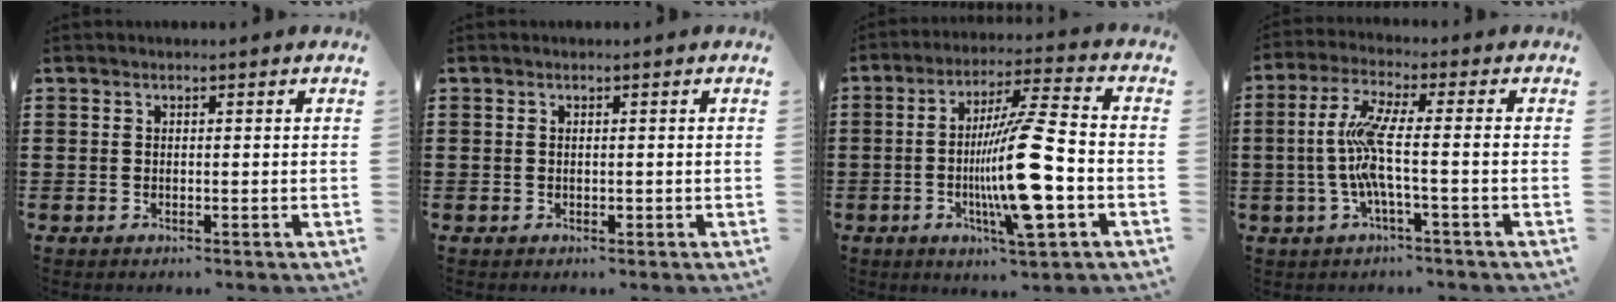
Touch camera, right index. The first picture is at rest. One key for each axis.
{"total": 0.6, "fx": -0.1, "fy": 0.1, "fz": 0.5, "tx": -0.011, "ty": -0.004, "tz": -0.001}
{"total": 15.8, "fx": -3.8, "fy": 1.7, "fz": 15.2, "tx": -0.295, "ty": -0.011, "tz": -0.070}
{"total": 7.9, "fx": -1.4, "fy": 0.5, "fz": 7.8, "tx": -0.180, "ty": -0.020, "tz": -0.039}